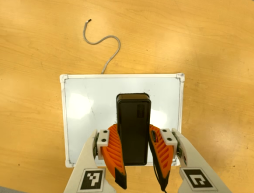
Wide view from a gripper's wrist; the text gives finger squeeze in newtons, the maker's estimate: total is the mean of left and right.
{"total": 9.4, "left": 8.1, "right": 10.6}